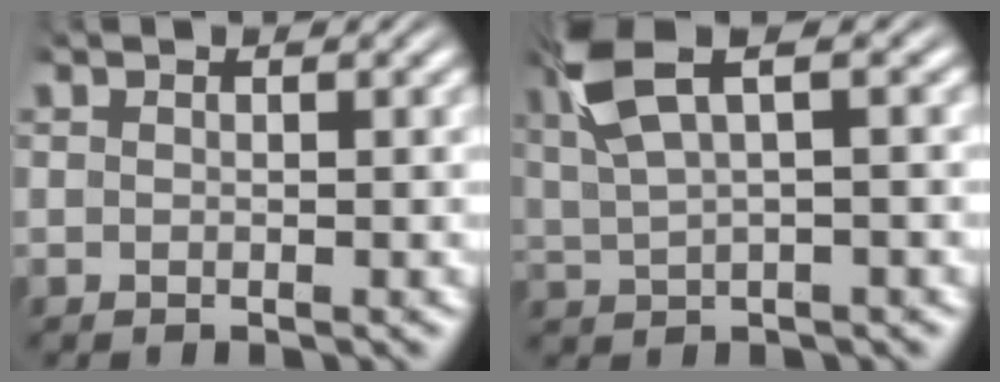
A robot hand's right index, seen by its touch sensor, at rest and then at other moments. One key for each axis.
{"total": 6.5, "fx": 2.9, "fy": 2.8, "fz": 5.1, "tx": -0.105, "ty": 0.012, "tz": 0.053}